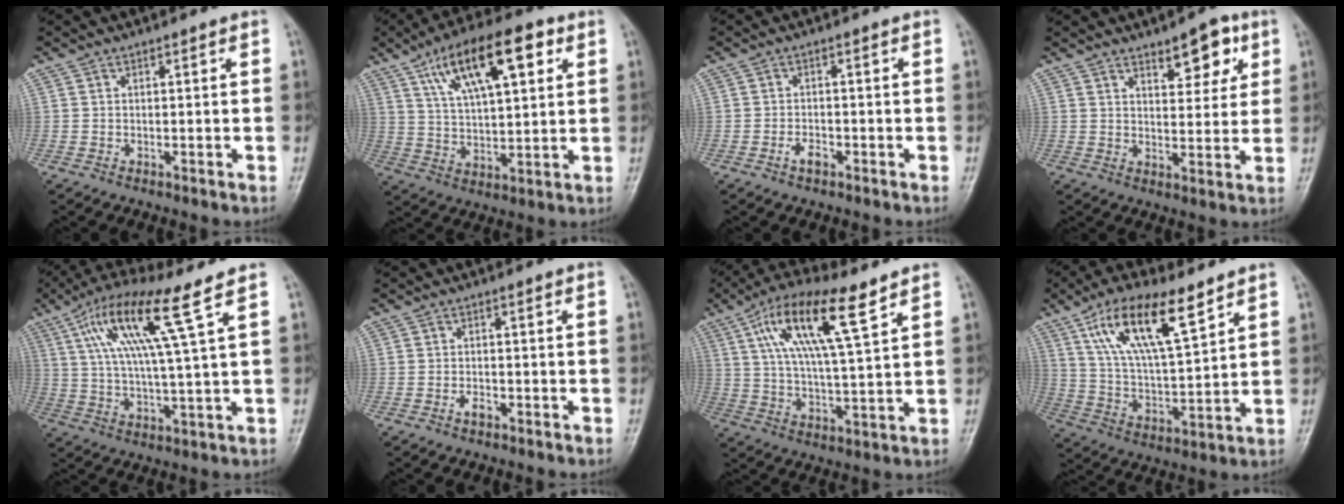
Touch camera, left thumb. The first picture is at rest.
{"total": 17.0, "force": [7.6, 6.6, 13.7], "torque": [-0.204, -0.007, 0.130]}
{"total": 2.2, "force": [-1.3, 1.2, 1.4], "torque": [-0.025, 0.008, -0.023]}
{"total": 7.8, "force": [4.4, 3.5, 5.5], "torque": [-0.049, -0.023, 0.059]}
{"total": 14.0, "force": [6.2, 0.7, 12.5], "torque": [-0.254, -0.007, 0.116]}
{"total": 1.6, "force": [-0.9, 0.8, 1.0], "torque": [-0.017, 0.006, -0.016]}
{"total": 15.4, "force": [7.4, 3.8, 13.0], "torque": [-0.241, -0.010, 0.133]}
{"total": 16.1, "force": [9.0, 5.1, 12.4], "torque": [-0.208, -0.029, 0.171]}